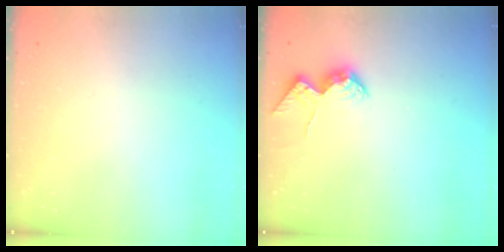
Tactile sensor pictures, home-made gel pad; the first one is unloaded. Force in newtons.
{"total": 10.7, "press": 10.7, "slide": 1.4}